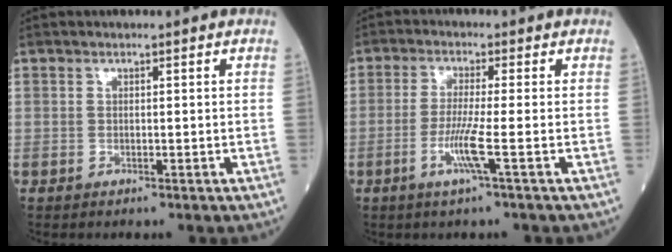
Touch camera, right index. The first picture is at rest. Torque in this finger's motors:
{"motor_torque": [-0.17, 0.06, 0.02, 0.02]}